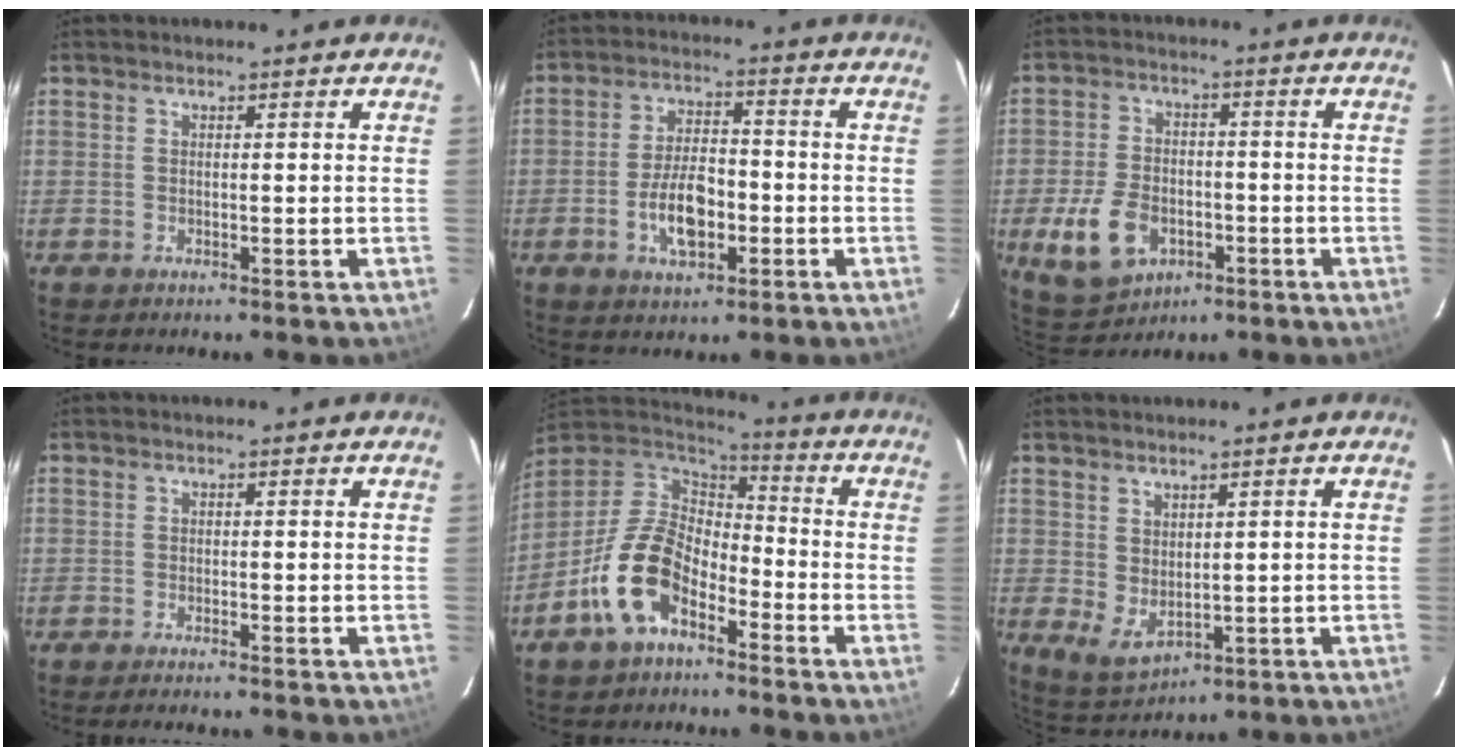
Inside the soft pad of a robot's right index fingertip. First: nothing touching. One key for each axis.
{"total": 9.0, "fx": -2.9, "fy": 4.5, "fz": 7.2, "tx": -0.140, "ty": 0.008, "tz": -0.045}
{"total": 10.8, "fx": -4.1, "fy": 7.4, "fz": 6.7, "tx": -0.160, "ty": -0.003, "tz": -0.062}
{"total": 3.0, "fx": -2.7, "fy": 0.1, "fz": 1.3, "tx": -0.028, "ty": -0.008, "tz": -0.047}
{"total": 13.8, "fx": -7.1, "fy": 7.9, "fz": 8.9, "tx": -0.189, "ty": 0.010, "tz": -0.139}
{"total": 4.7, "fx": 1.1, "fy": 3.3, "fz": 3.2, "tx": -0.059, "ty": -0.006, "tz": 0.036}